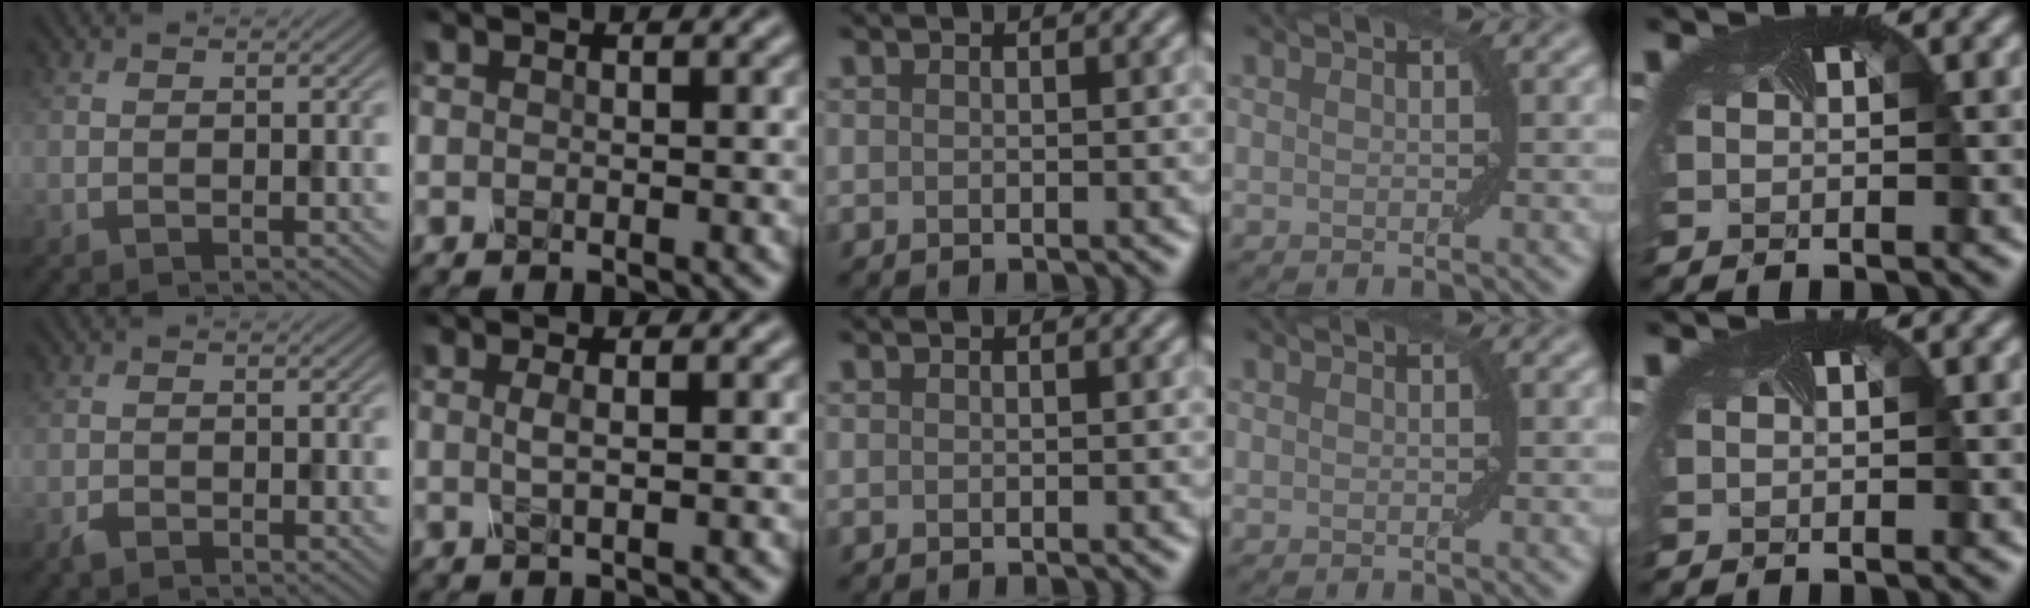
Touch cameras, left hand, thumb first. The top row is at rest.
{"thumb": {"total": 1.1, "force": [-0.8, 0.6, 0.5], "torque": [-0.009, 0.000, -0.018]}, "index": {"total": 1.3, "force": [0.3, 0.4, 1.2], "torque": [-0.023, 0.001, 0.003]}}